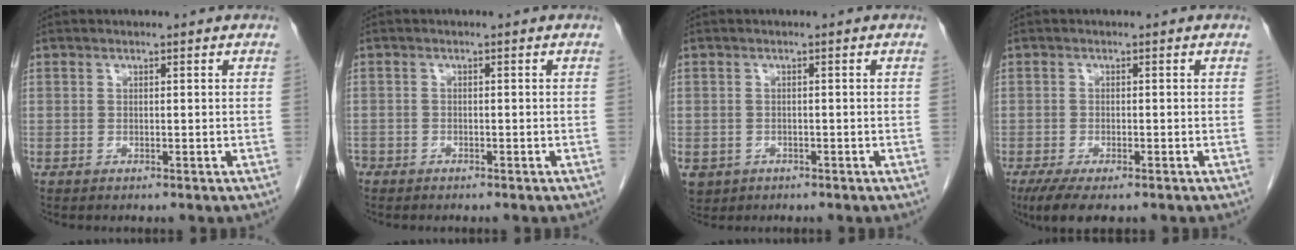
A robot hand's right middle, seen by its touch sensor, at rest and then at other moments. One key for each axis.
{"total": 1.8, "fx": -1.4, "fy": 1.0, "fz": 0.3, "tx": -0.014, "ty": 0.000, "tz": -0.026}
{"total": 4.2, "fx": -2.1, "fy": 3.5, "fz": 1.1, "tx": -0.023, "ty": -0.001, "tz": -0.028}
{"total": 5.8, "fx": -4.1, "fy": 1.8, "fz": 3.7, "tx": -0.061, "ty": -0.013, "tz": -0.064}